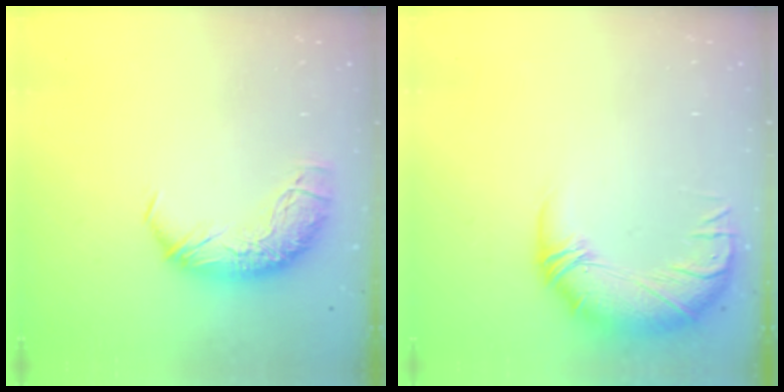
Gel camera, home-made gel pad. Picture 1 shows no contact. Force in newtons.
{"total": 3.3, "press": 0.7, "slide": 3.2}